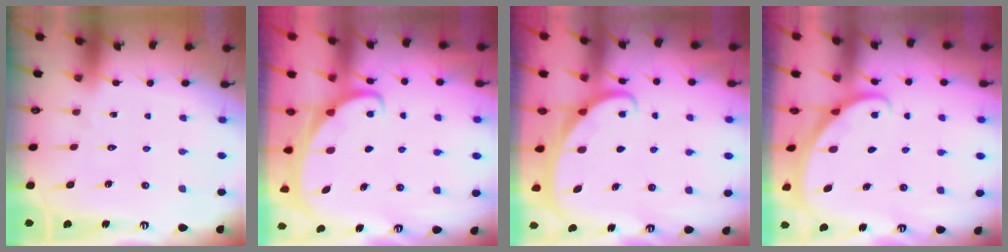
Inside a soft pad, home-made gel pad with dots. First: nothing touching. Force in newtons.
{"total": 2.4, "press": 2.4, "slide": 0.3}
{"total": 2.1, "press": 2.1, "slide": 0.0}
{"total": 2.1, "press": 2.1, "slide": 0.1}